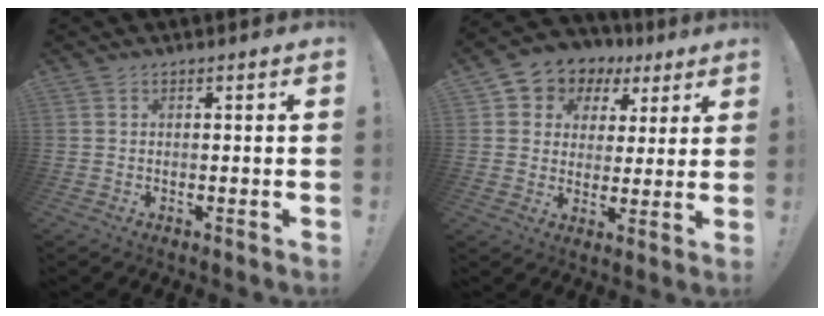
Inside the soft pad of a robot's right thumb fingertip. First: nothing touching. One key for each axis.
{"total": 6.7, "fx": 2.2, "fy": 6.1, "fz": 1.7, "tx": -0.028, "ty": -0.021, "tz": 0.048}